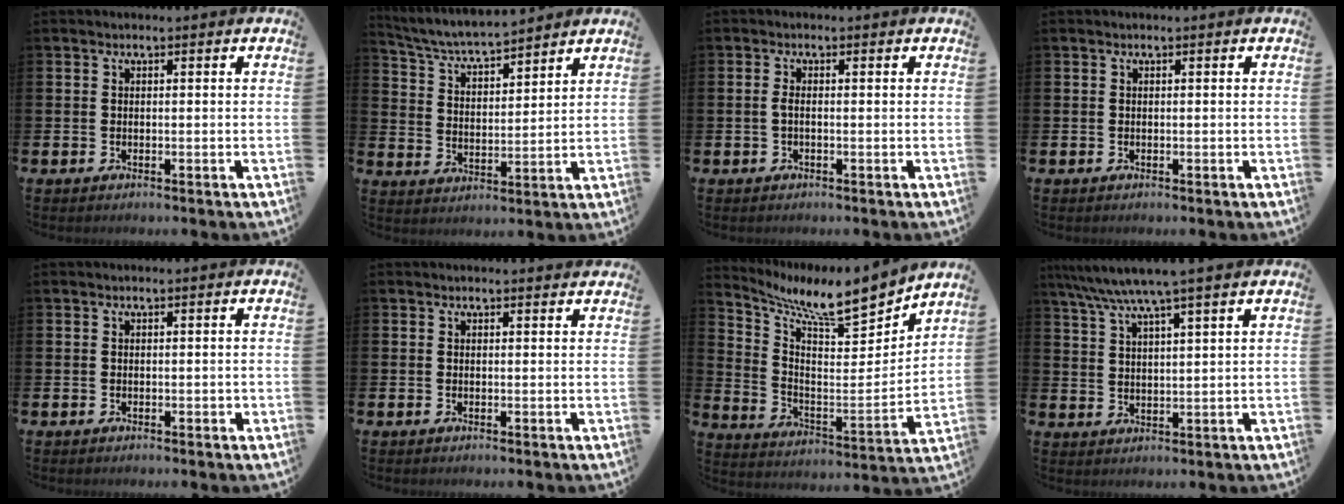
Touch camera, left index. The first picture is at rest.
{"total": 5.7, "force": [5.5, 0.5, 1.4], "torque": [-0.056, -0.036, 0.096]}
{"total": 1.1, "force": [-0.2, 0.2, 1.0], "torque": [-0.028, 0.003, -0.003]}
{"total": 0.0}
{"total": 0.0}
{"total": 0.6, "force": [0.6, 0.0, 0.0], "torque": [0.016, -0.007, 0.007]}
{"total": 9.9, "force": [8.8, 1.7, 4.1], "torque": [-0.094, -0.079, 0.141]}
{"total": 6.3, "force": [5.5, -0.3, 3.1], "torque": [-0.083, -0.018, 0.097]}